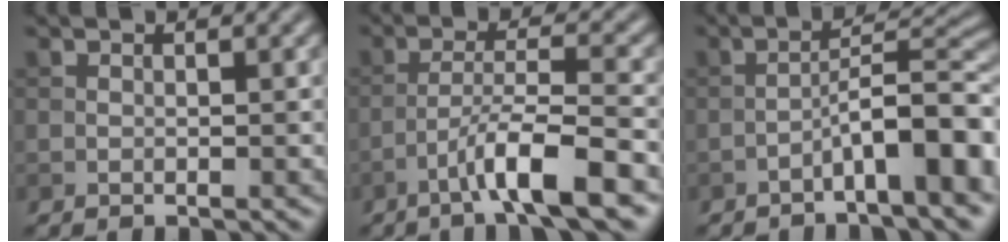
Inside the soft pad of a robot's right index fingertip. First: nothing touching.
{"total": 6.4, "force": [-3.8, 0.7, 5.1], "torque": [-0.082, 0.013, -0.067]}
{"total": 7.8, "force": [-3.6, 1.5, 6.7], "torque": [-0.097, 0.027, -0.063]}